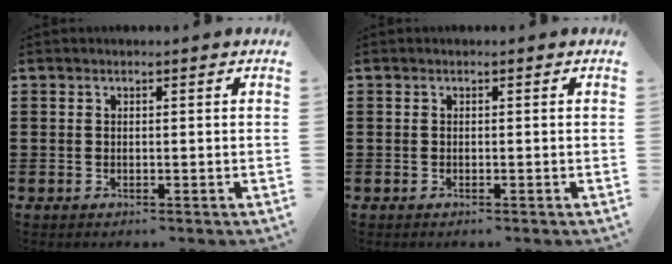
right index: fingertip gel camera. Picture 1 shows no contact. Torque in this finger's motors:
{"motor_torque": [-0.32, 0.35, 0.02, 0.01]}